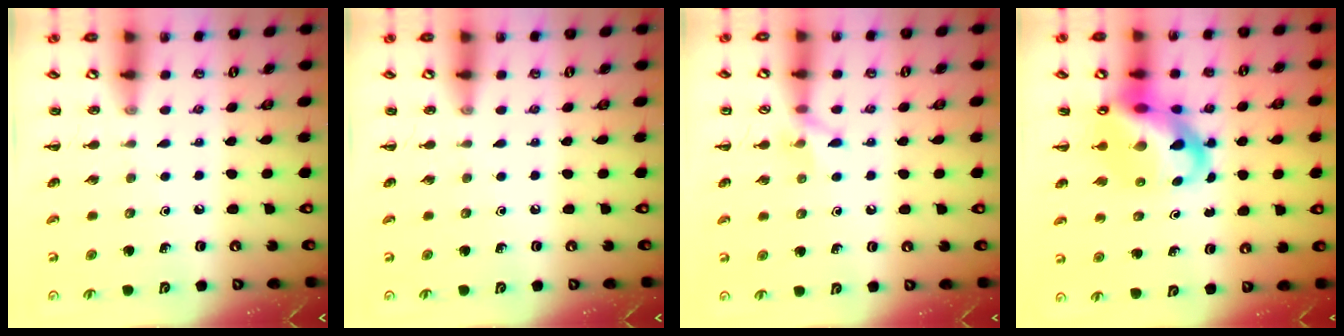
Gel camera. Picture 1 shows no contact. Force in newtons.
{"total": 0.0}
{"total": 6.7, "press": 6.5, "slide": 1.7}
{"total": 14.4, "press": 13.9, "slide": 3.9}